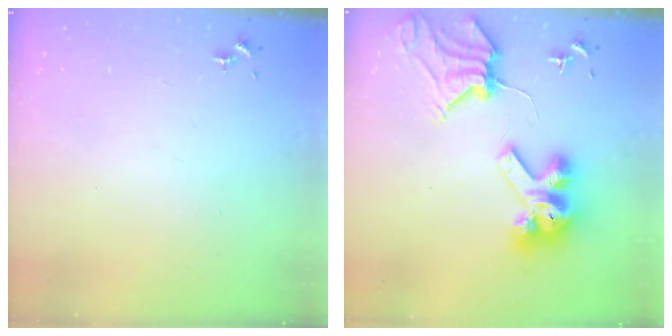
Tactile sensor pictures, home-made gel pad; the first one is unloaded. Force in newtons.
{"total": 15.7, "press": 15.6, "slide": 2.0}